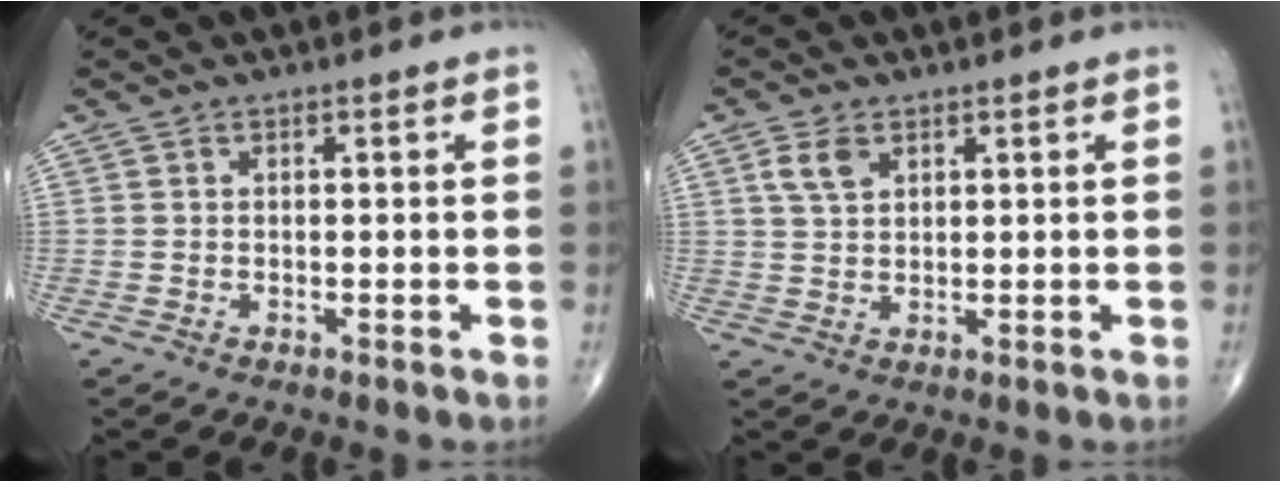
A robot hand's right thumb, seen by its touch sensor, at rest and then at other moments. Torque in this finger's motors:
{"motor_torque": [-0.29, 0.23, 0.38, 0.17, 0.08]}